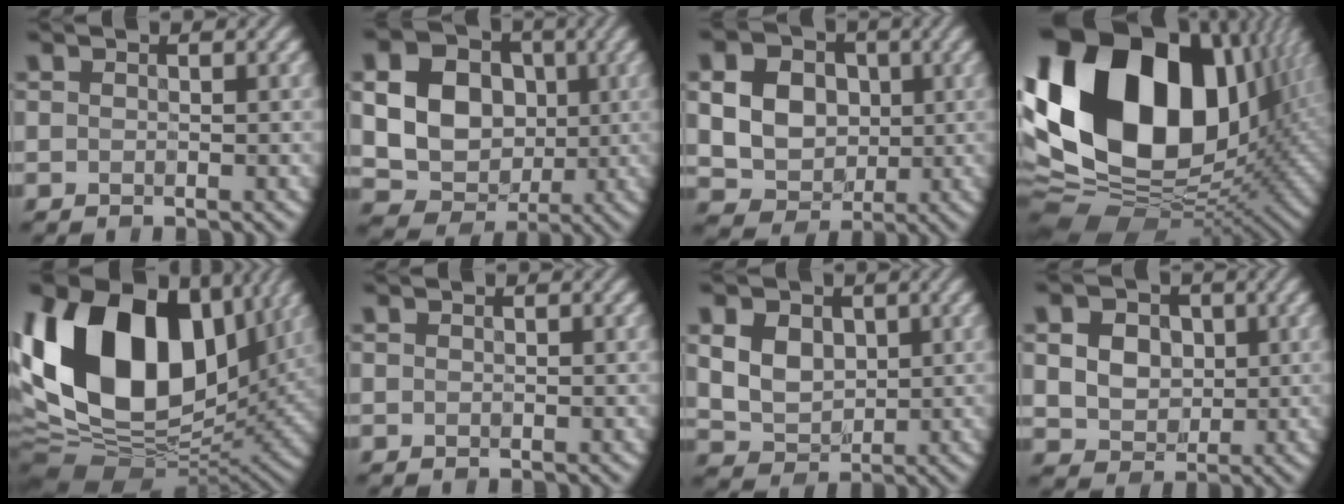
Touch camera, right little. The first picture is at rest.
{"total": 12.6, "force": [2.1, 10.5, 6.6], "torque": [-0.140, 0.026, 0.031]}
{"total": 11.7, "force": [3.0, 9.7, 5.9], "torque": [-0.130, 0.024, 0.051]}
{"total": 21.3, "force": [3.6, 14.9, 14.8], "torque": [-0.314, 0.014, 0.063]}
{"total": 18.7, "force": [4.1, 12.4, 13.5], "torque": [-0.262, 0.022, 0.058]}
{"total": 0.0}
{"total": 4.2, "force": [0.7, 3.3, 2.4], "torque": [-0.061, -0.008, 0.007]}
{"total": 8.9, "force": [2.7, 7.0, 4.7], "torque": [-0.089, 0.028, 0.029]}